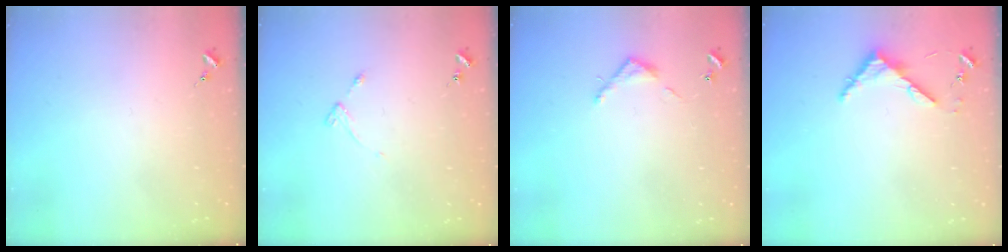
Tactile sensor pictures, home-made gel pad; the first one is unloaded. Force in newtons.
{"total": 4.7, "press": 4.6, "slide": 0.6}
{"total": 3.6, "press": 3.6, "slide": 0.2}
{"total": 4.6, "press": 4.6, "slide": 0.4}